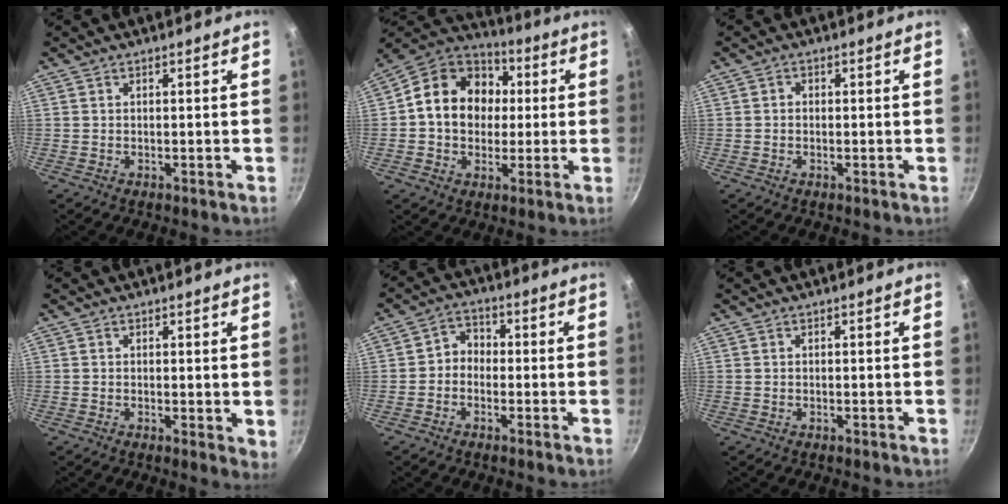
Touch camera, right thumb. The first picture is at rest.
{"total": 16.7, "force": [1.9, 13.5, 9.5], "torque": [-0.126, 0.027, 0.015]}
{"total": 1.0, "force": [-0.1, 0.9, 0.5], "torque": [-0.007, 0.005, -0.003]}
{"total": 2.6, "force": [0.6, 1.3, 2.1], "torque": [-0.024, -0.004, 0.008]}
{"total": 3.9, "force": [-1.0, 3.3, 1.9], "torque": [-0.012, 0.021, -0.031]}
{"total": 0.0}